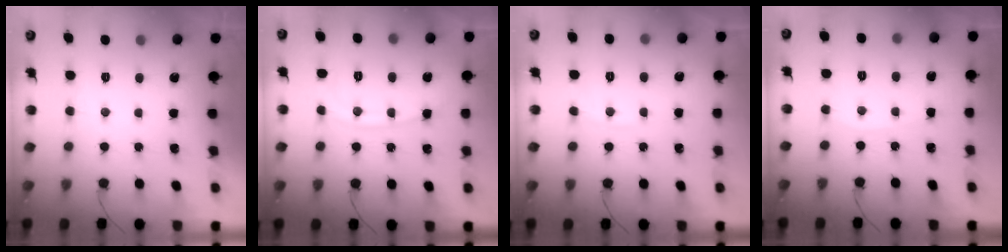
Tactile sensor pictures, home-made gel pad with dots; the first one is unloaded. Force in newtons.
{"total": 9.2, "press": 9.2, "slide": 0.2}
{"total": 4.9, "press": 4.8, "slide": 0.7}
{"total": 2.6, "press": 2.5, "slide": 0.4}